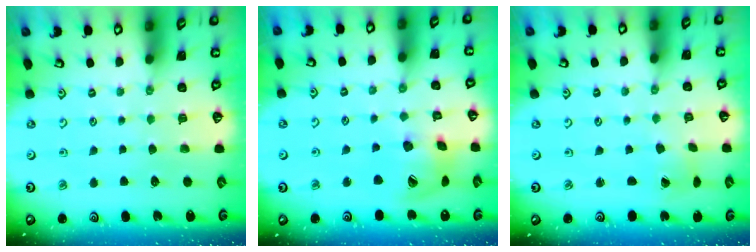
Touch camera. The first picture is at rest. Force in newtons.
{"total": 16.6, "press": 16.4, "slide": 2.5}
{"total": 1.2, "press": 1.1, "slide": 0.2}